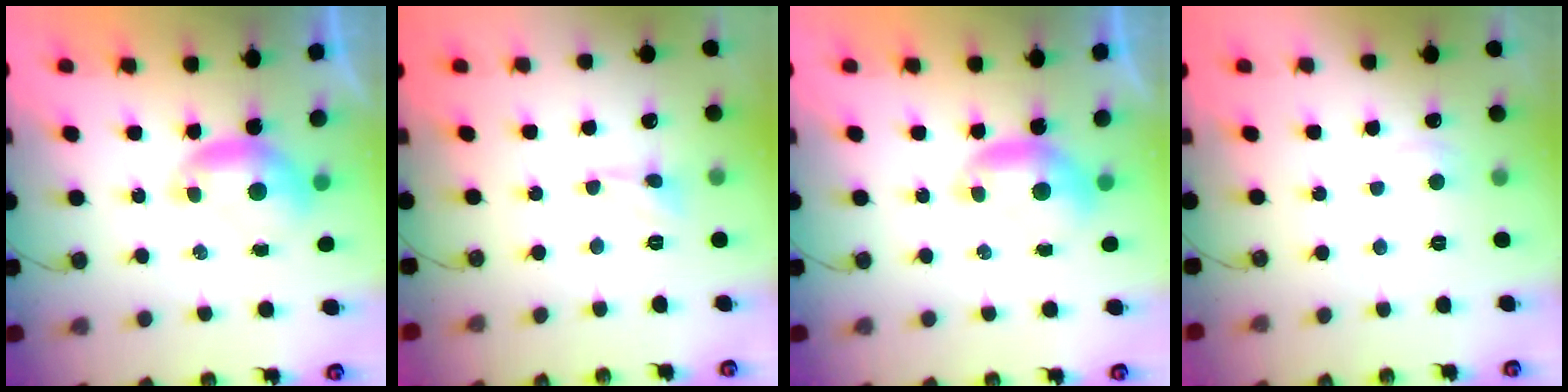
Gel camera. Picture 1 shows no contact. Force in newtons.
{"total": 3.5, "press": 3.4, "slide": 0.8}
{"total": 0.0}
{"total": 3.4, "press": 3.3, "slide": 0.4}